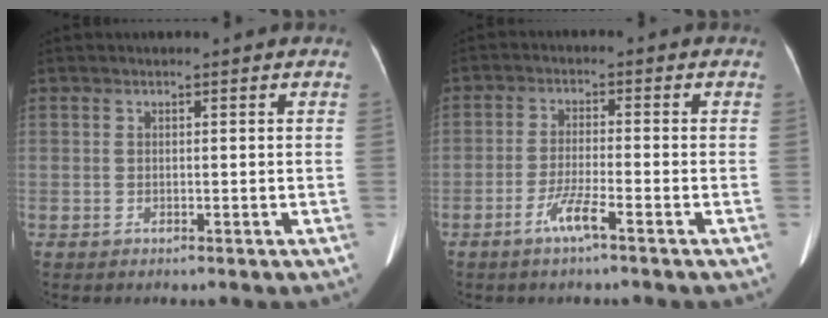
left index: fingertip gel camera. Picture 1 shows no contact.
{"total": 4.3, "force": [-2.8, -0.1, 3.2], "torque": [-0.071, -0.007, -0.058]}